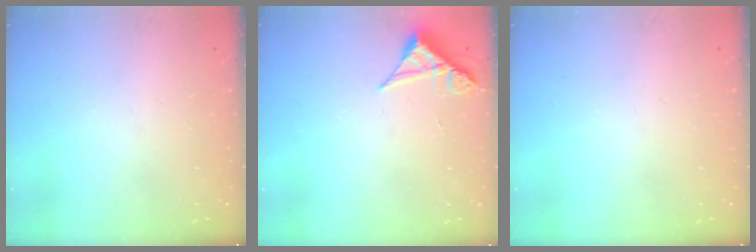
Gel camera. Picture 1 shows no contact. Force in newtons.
{"total": 4.9, "press": 4.9, "slide": 0.4}
{"total": 0.0}